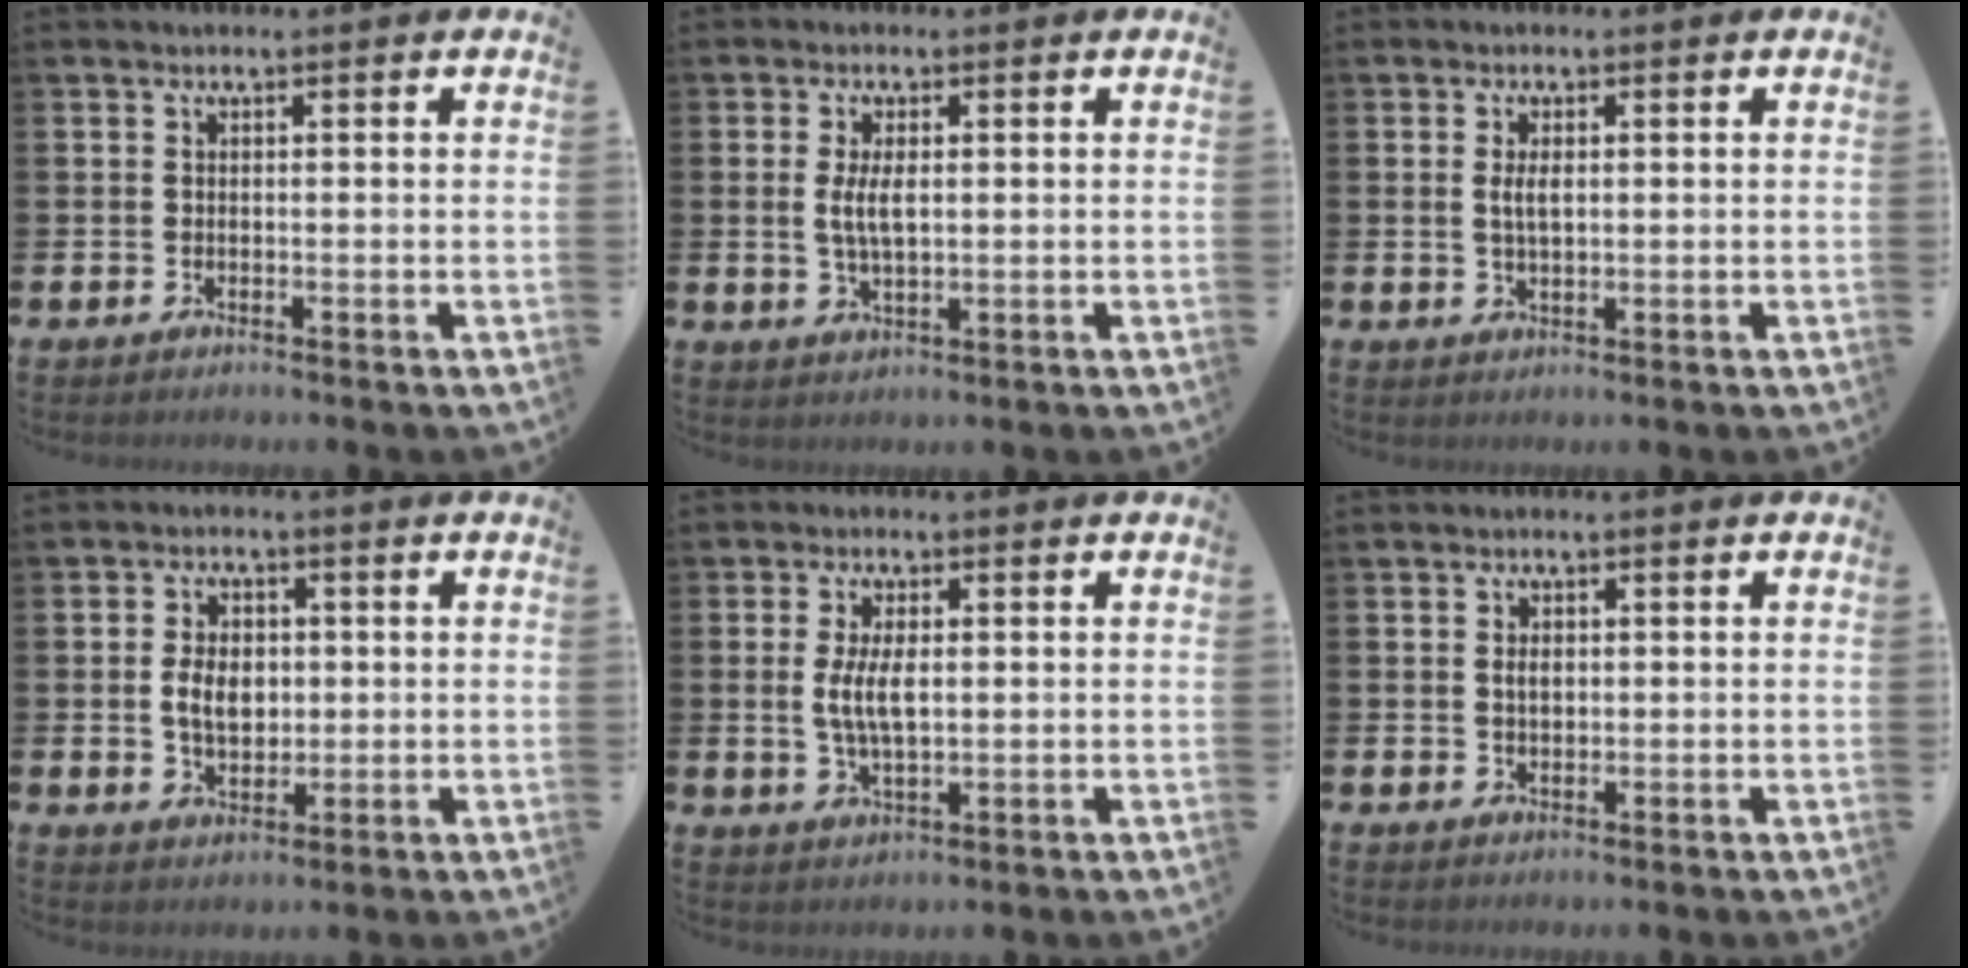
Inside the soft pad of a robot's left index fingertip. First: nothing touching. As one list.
[{"total": 3.8, "force": [0.8, 1.5, 3.4], "torque": [-0.061, 0.003, 0.010]}, {"total": 2.6, "force": [0.6, 1.1, 2.2], "torque": [-0.039, 0.003, 0.007]}, {"total": 4.9, "force": [0.6, 3.3, 3.6], "torque": [-0.059, 0.007, 0.004]}, {"total": 5.0, "force": [0.8, 2.2, 4.5], "torque": [-0.082, 0.004, 0.010]}, {"total": 1.7, "force": [0.4, 1.1, 1.2], "torque": [-0.010, 0.000, 0.003]}]